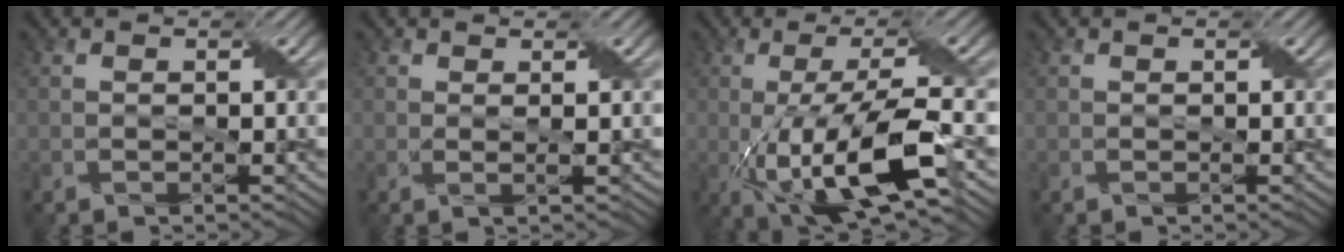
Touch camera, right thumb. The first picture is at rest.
{"total": 1.0, "force": [0.4, 0.2, 0.9], "torque": [-0.022, 0.004, -0.001]}
{"total": 13.6, "force": [-3.5, 4.1, 12.5], "torque": [-0.226, -0.004, -0.062]}
{"total": 0.0}